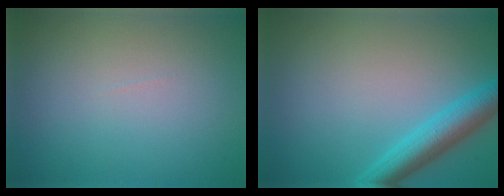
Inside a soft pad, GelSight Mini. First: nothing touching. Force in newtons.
{"total": 4.5, "press": 4.4, "slide": 0.2}